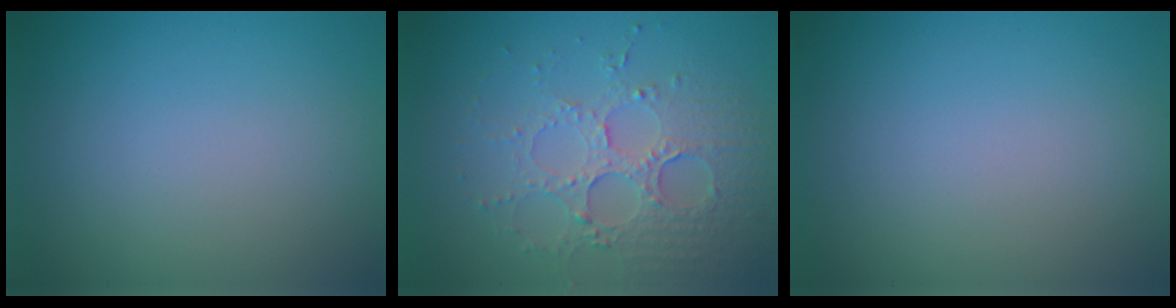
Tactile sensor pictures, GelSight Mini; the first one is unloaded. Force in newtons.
{"total": 3.9, "press": 3.7, "slide": 1.3}
{"total": 0.0}